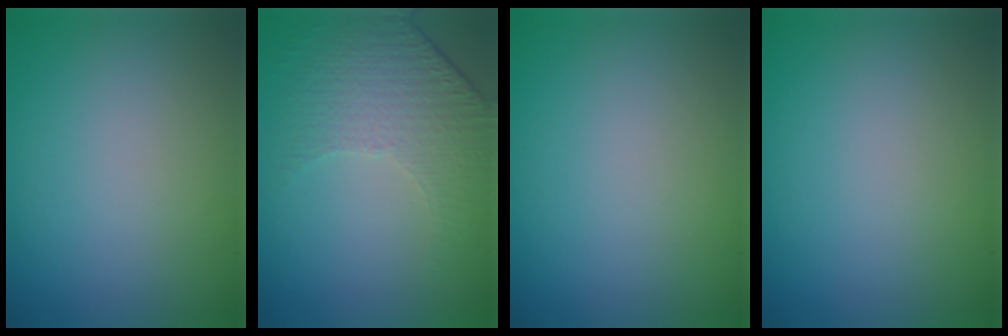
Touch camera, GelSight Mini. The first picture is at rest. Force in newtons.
{"total": 4.7, "press": 3.1, "slide": 3.5}
{"total": 0.0}
{"total": 0.0}